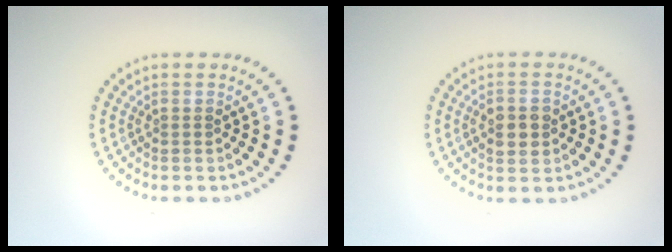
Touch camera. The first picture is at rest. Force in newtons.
{"total": 2.8, "press": 2.8, "slide": 0.2}